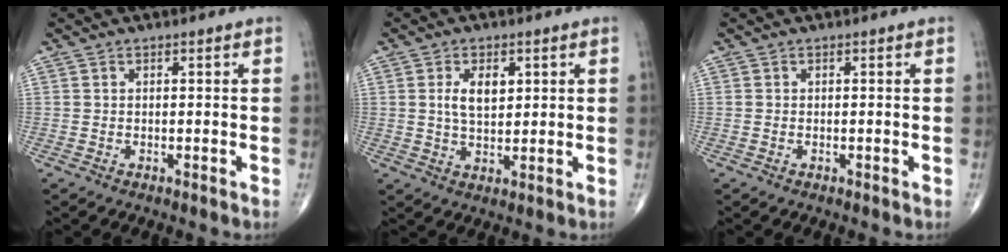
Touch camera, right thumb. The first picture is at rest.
{"total": 5.7, "force": [1.6, 3.2, 4.5], "torque": [-0.069, -0.009, 0.029]}
{"total": 0.0}